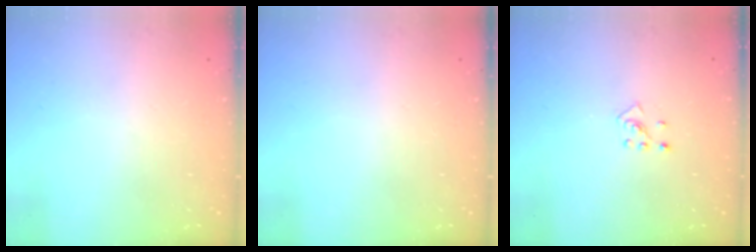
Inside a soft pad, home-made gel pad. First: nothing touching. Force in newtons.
{"total": 0.0}
{"total": 2.7, "press": 2.6, "slide": 0.9}